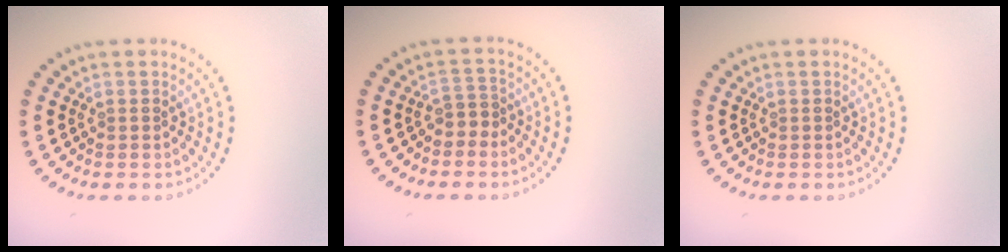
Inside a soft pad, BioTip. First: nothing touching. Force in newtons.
{"total": 1.6, "press": 1.2, "slide": 1.0}
{"total": 0.0}